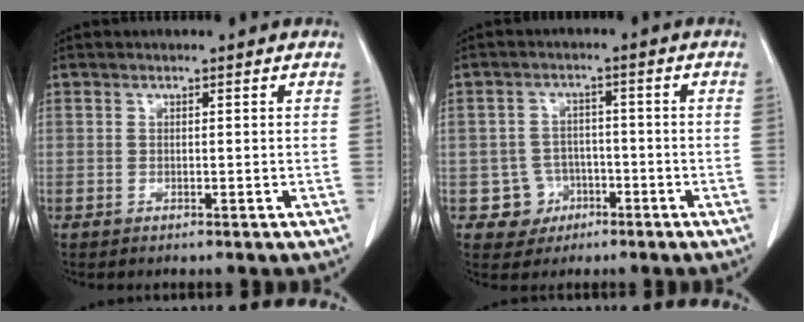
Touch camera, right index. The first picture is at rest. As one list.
[{"total": 4.8, "force": [-1.8, 4.4, 0.0], "torque": [0.008, 0.015, -0.024]}]